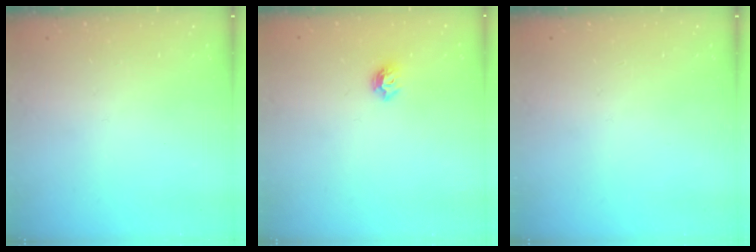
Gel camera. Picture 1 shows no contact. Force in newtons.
{"total": 6.4, "press": 6.4, "slide": 0.7}
{"total": 0.0}